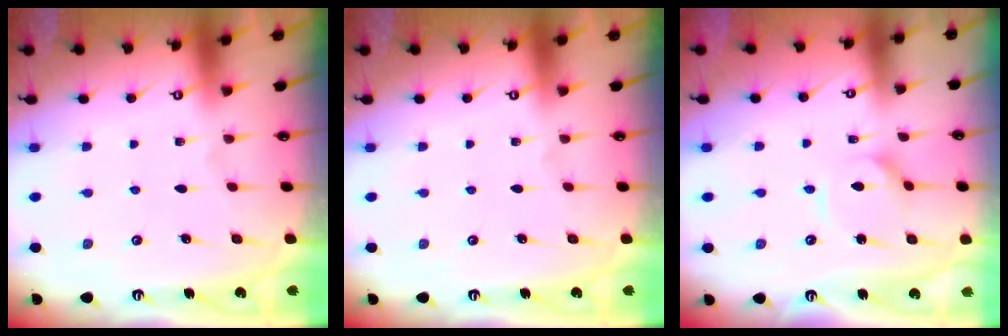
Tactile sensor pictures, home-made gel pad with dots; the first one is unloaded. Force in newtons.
{"total": 0.0}
{"total": 4.4, "press": 4.4, "slide": 0.4}